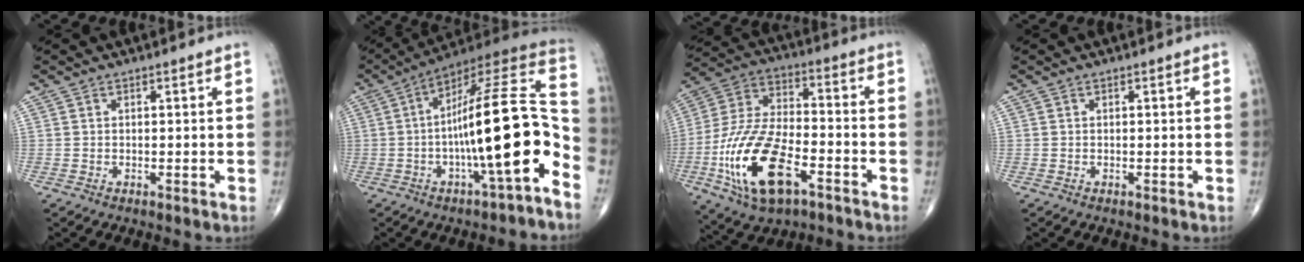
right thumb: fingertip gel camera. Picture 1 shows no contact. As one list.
[{"total": 20.8, "force": [-5.9, 4.1, 19.5], "torque": [-0.304, 0.066, -0.092]}, {"total": 20.3, "force": [-8.1, 9.4, 16.0], "torque": [-0.321, 0.029, -0.142]}, {"total": 0.0}]